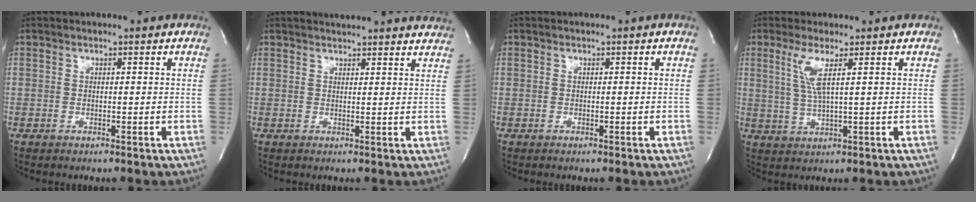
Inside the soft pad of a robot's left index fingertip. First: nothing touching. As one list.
[{"total": 12.4, "force": [12.1, 0.8, 2.8], "torque": [-0.030, -0.012, 0.130]}, {"total": 0.0}, {"total": 4.3, "force": [1.6, -0.1, 4.0], "torque": [-0.092, -0.006, 0.037]}]